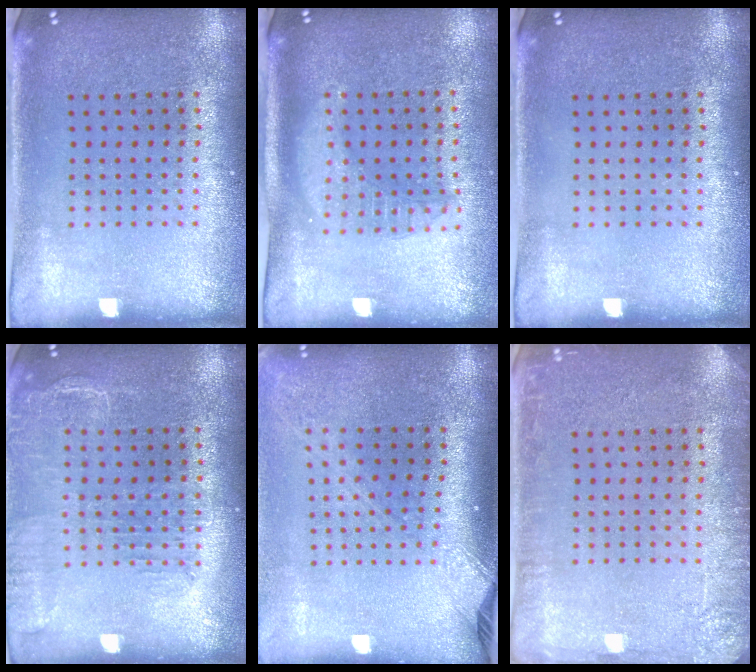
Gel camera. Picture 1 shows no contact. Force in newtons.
{"total": 1.7, "press": 1.5, "slide": 0.9}
{"total": 0.0}
{"total": 1.6, "press": 1.5, "slide": 0.7}
{"total": 2.2, "press": 1.6, "slide": 1.5}
{"total": 2.6, "press": 2.5, "slide": 0.5}